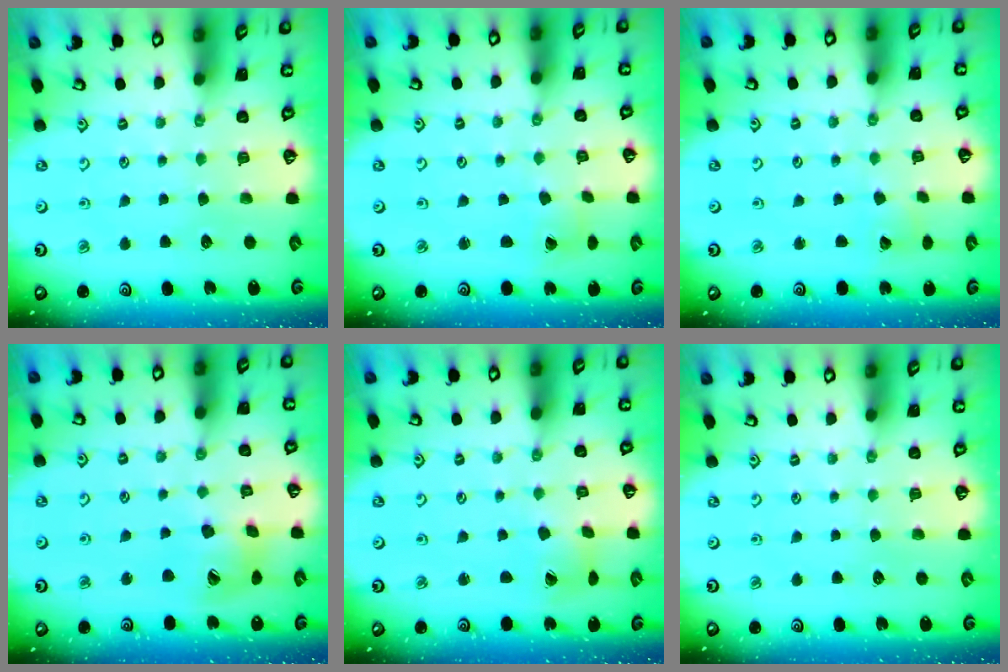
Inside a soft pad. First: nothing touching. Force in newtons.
{"total": 2.8, "press": 2.8, "slide": 0.1}
{"total": 2.9, "press": 2.9, "slide": 0.2}
{"total": 14.5, "press": 14.4, "slide": 1.9}
{"total": 3.0, "press": 2.9, "slide": 0.5}
{"total": 0.0}